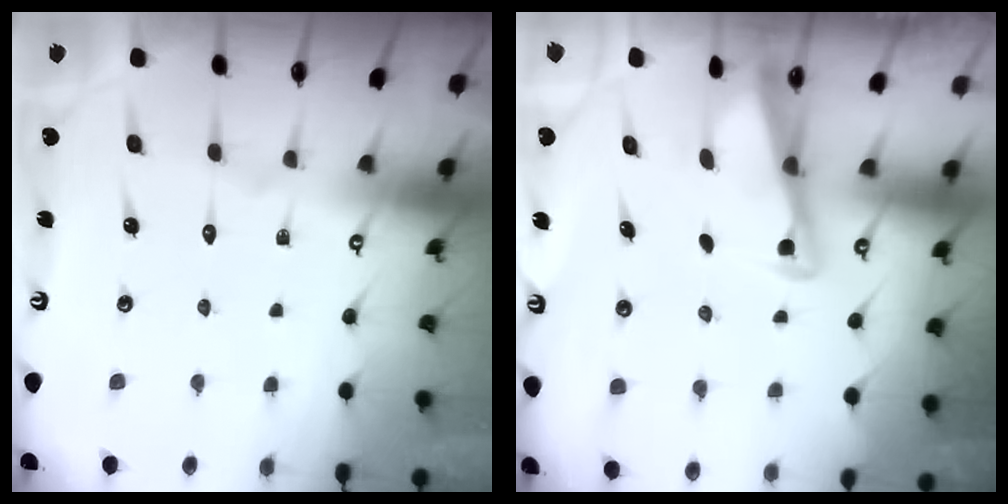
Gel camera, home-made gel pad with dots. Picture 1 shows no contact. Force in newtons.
{"total": 2.8, "press": 2.8, "slide": 0.3}